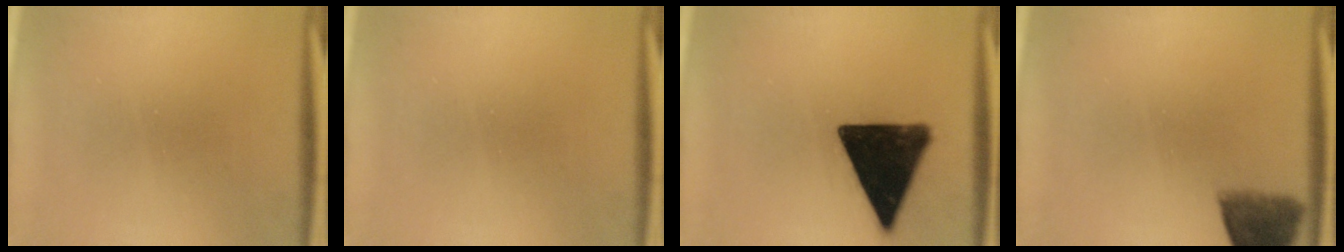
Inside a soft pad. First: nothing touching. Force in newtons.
{"total": 0.0}
{"total": 16.7}
{"total": 6.2}